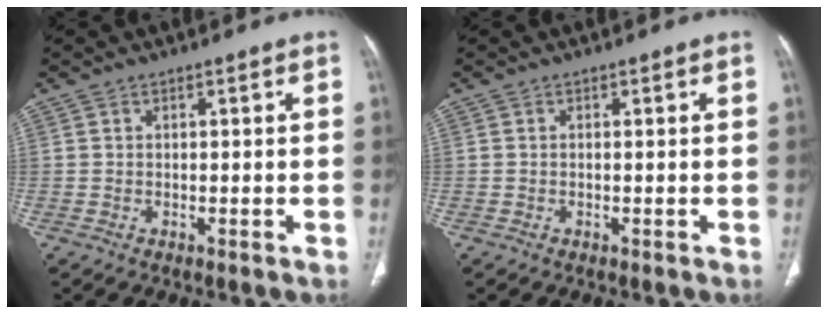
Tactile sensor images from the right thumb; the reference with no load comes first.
{"total": 0.0}